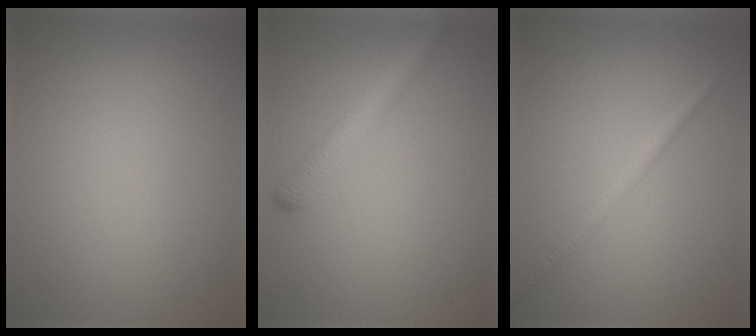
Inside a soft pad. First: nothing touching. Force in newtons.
{"total": 2.8, "press": 2.8, "slide": 0.1}
{"total": 1.6, "press": 1.6, "slide": 0.1}